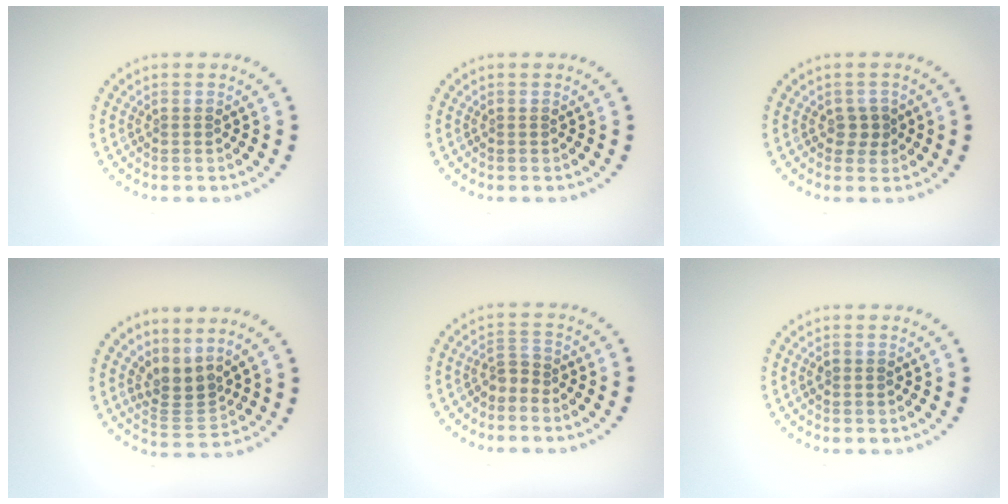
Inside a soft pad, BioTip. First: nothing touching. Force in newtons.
{"total": 0.0}
{"total": 1.4, "press": 1.3, "slide": 0.5}
{"total": 2.8, "press": 1.9, "slide": 2.1}
{"total": 1.7, "press": 1.2, "slide": 1.2}
{"total": 0.9, "press": 0.9, "slide": 0.1}